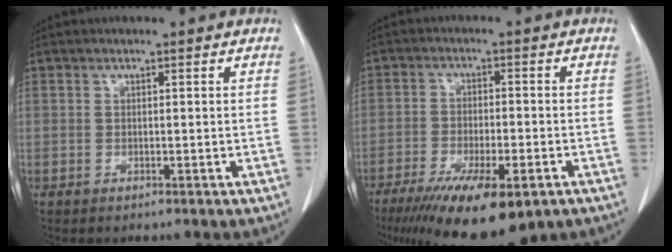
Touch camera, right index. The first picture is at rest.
{"total": 14.2, "force": [-9.1, 3.6, 10.3], "torque": [-0.166, -0.029, -0.139]}